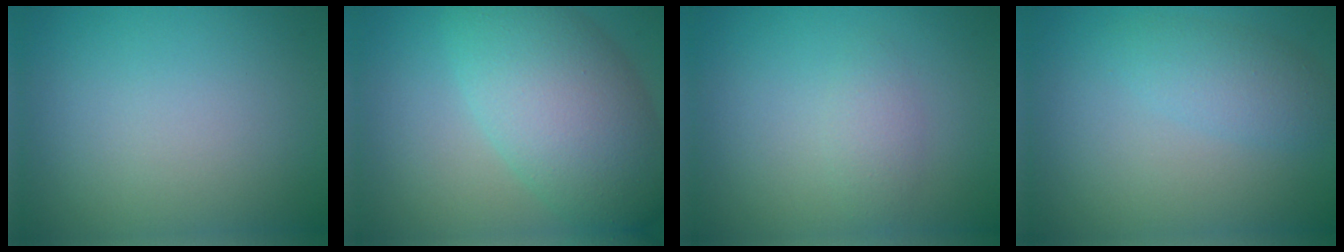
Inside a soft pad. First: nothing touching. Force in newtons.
{"total": 8.7, "press": 8.7, "slide": 0.2}
{"total": 1.6, "press": 1.6, "slide": 0.0}
{"total": 2.4, "press": 2.4, "slide": 0.1}